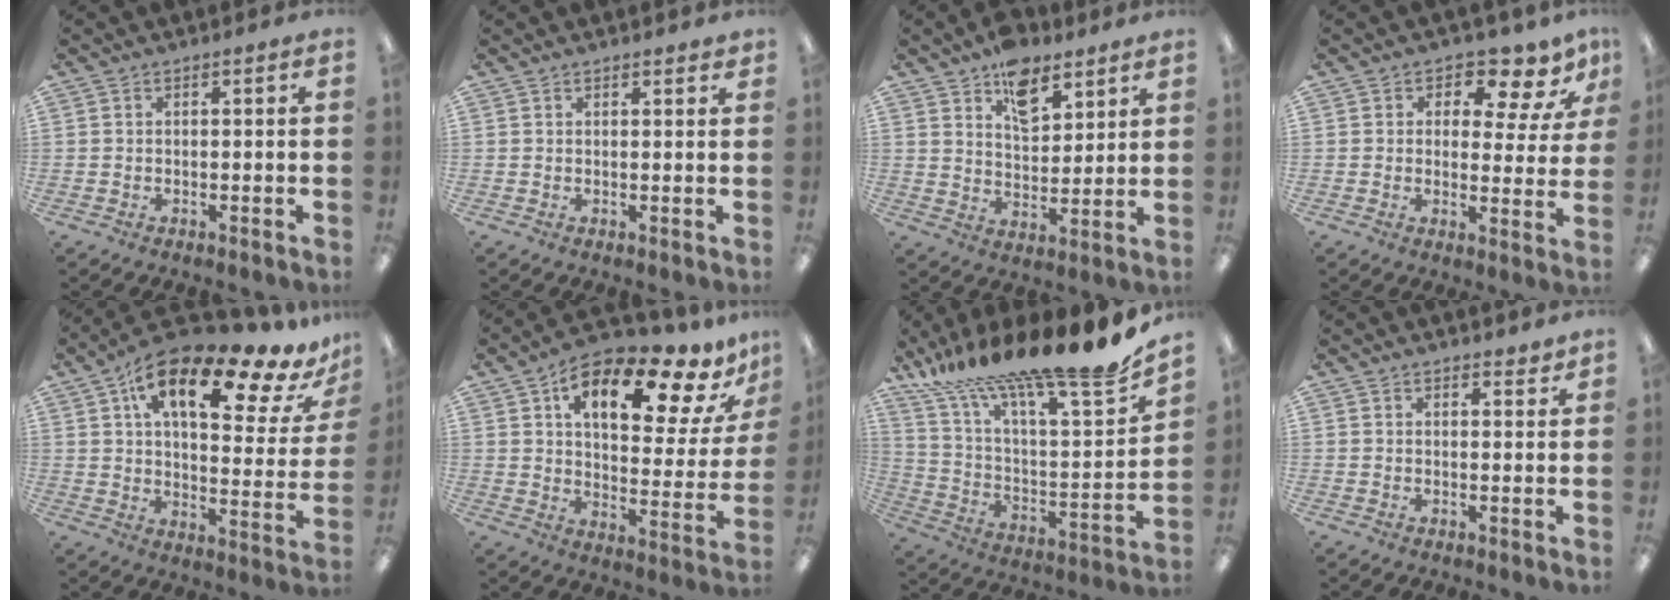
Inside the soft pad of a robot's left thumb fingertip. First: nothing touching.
{"total": 1.2, "force": [1.1, 0.3, 0.3], "torque": [0.001, -0.004, 0.018]}
{"total": 10.3, "force": [7.2, 5.7, 4.7], "torque": [-0.059, -0.035, 0.128]}
{"total": 7.7, "force": [5.4, 3.4, 4.3], "torque": [-0.059, -0.038, 0.090]}
{"total": 22.0, "force": [13.2, 7.7, 15.8], "torque": [-0.247, -0.070, 0.210]}
{"total": 19.7, "force": [11.9, 7.5, 13.8], "torque": [-0.199, -0.074, 0.183]}
{"total": 21.3, "force": [18.0, 1.4, 11.2], "torque": [-0.175, -0.145, 0.280]}
{"total": 2.2, "force": [2.1, 0.4, 0.4], "torque": [0.006, -0.014, 0.035]}